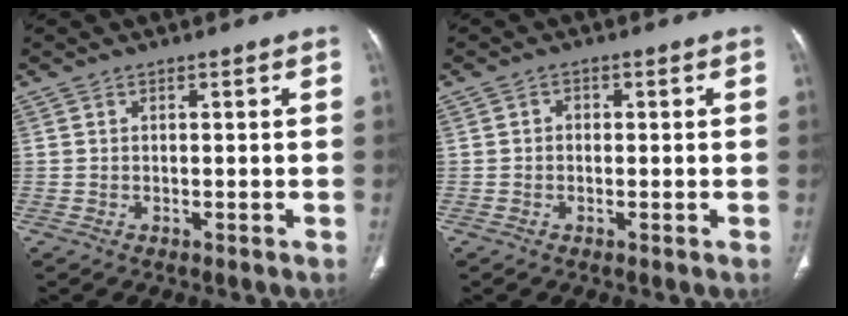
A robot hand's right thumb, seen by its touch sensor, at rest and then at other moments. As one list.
[{"total": 1.5, "force": [0.0, 1.3, 0.7], "torque": [-0.004, 0.006, -0.004]}]